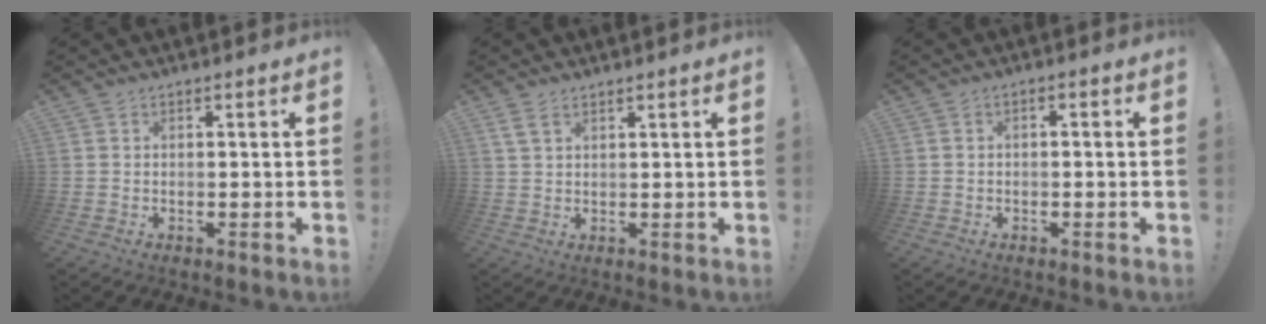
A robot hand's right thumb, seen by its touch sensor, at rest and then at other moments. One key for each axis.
{"total": 3.4, "fx": 2.0, "fy": 1.5, "fz": 2.3, "tx": -0.046, "ty": -0.003, "tz": 0.039}
{"total": 1.8, "fx": -1.5, "fy": 0.5, "fz": 0.9, "tx": -0.014, "ty": 0.009, "tz": -0.027}